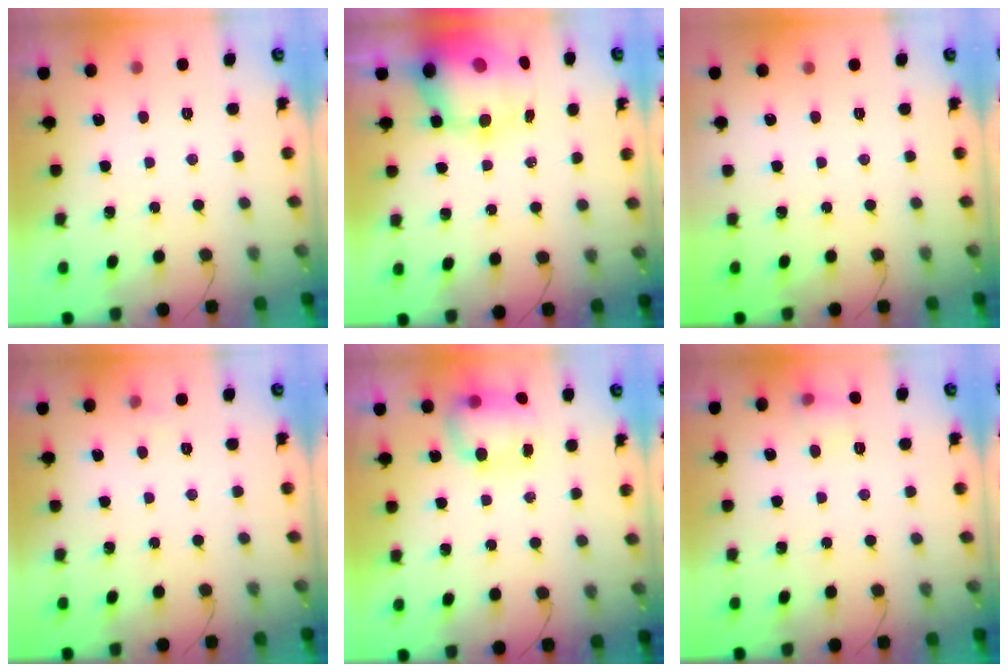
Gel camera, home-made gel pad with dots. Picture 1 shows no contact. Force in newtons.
{"total": 9.8, "press": 9.5, "slide": 2.6}
{"total": 0.0}
{"total": 2.5, "press": 2.3, "slide": 1.1}
{"total": 7.6, "press": 7.6, "slide": 0.7}
{"total": 7.4, "press": 7.2, "slide": 1.7}